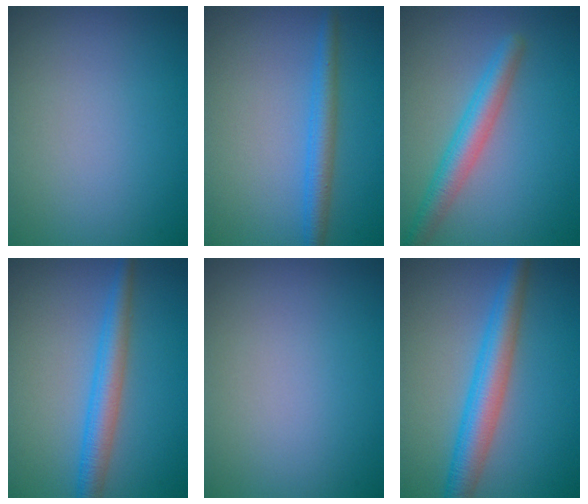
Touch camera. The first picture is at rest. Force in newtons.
{"total": 2.7, "press": 2.7, "slide": 0.1}
{"total": 3.7, "press": 3.7, "slide": 0.1}
{"total": 3.6, "press": 3.6, "slide": 0.1}
{"total": 0.0}
{"total": 4.8, "press": 4.8, "slide": 0.0}